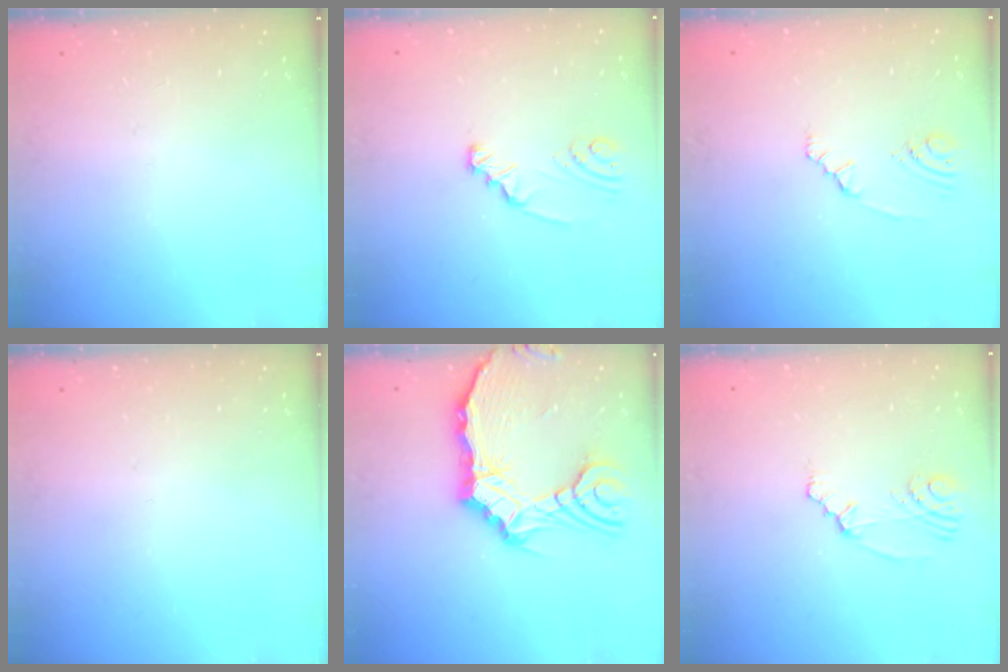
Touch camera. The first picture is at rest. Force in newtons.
{"total": 2.1, "press": 2.1, "slide": 0.1}
{"total": 2.1, "press": 1.8, "slide": 1.1}
{"total": 0.0}
{"total": 16.0, "press": 15.6, "slide": 3.6}
{"total": 2.5, "press": 2.2, "slide": 1.2}